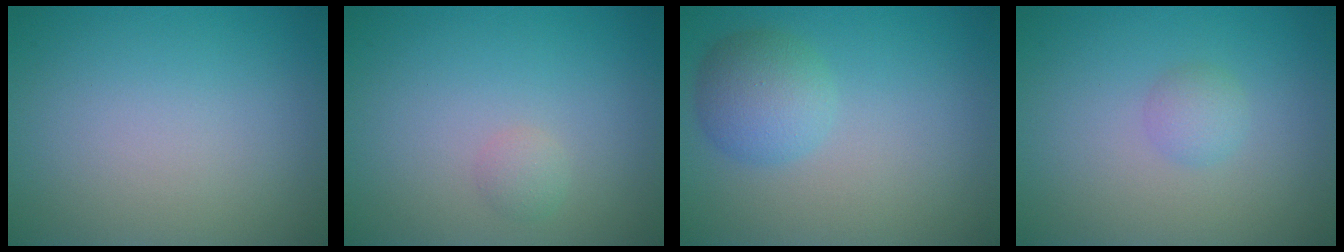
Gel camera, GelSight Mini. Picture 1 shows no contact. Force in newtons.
{"total": 1.0, "press": 1.0, "slide": 0.1}
{"total": 3.4, "press": 3.4, "slide": 0.1}
{"total": 1.3, "press": 1.3, "slide": 0.1}